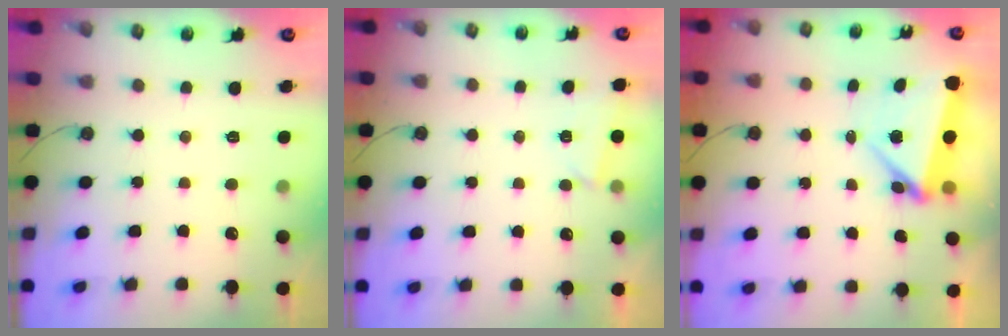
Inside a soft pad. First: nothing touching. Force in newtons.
{"total": 2.8, "press": 2.1, "slide": 1.8}
{"total": 5.8, "press": 5.3, "slide": 2.5}